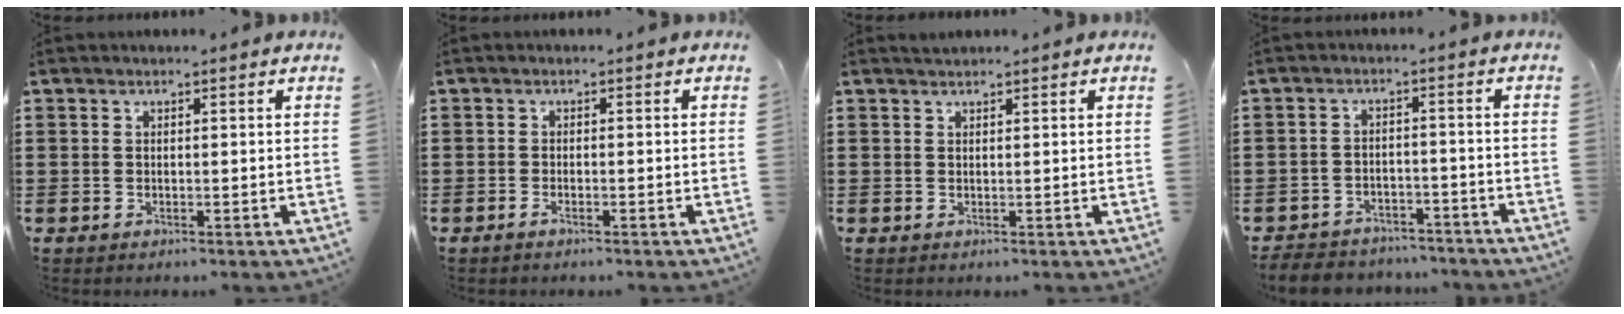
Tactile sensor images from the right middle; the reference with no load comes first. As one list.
[{"total": 0.8, "force": [-0.6, 0.1, 0.5], "torque": [-0.012, -0.003, -0.010]}, {"total": 0.8, "force": [0.8, 0.0, 0.0], "torque": [-0.001, -0.003, 0.016]}, {"total": 4.2, "force": [-4.1, 0.5, 0.2], "torque": [-0.011, 0.002, -0.089]}]